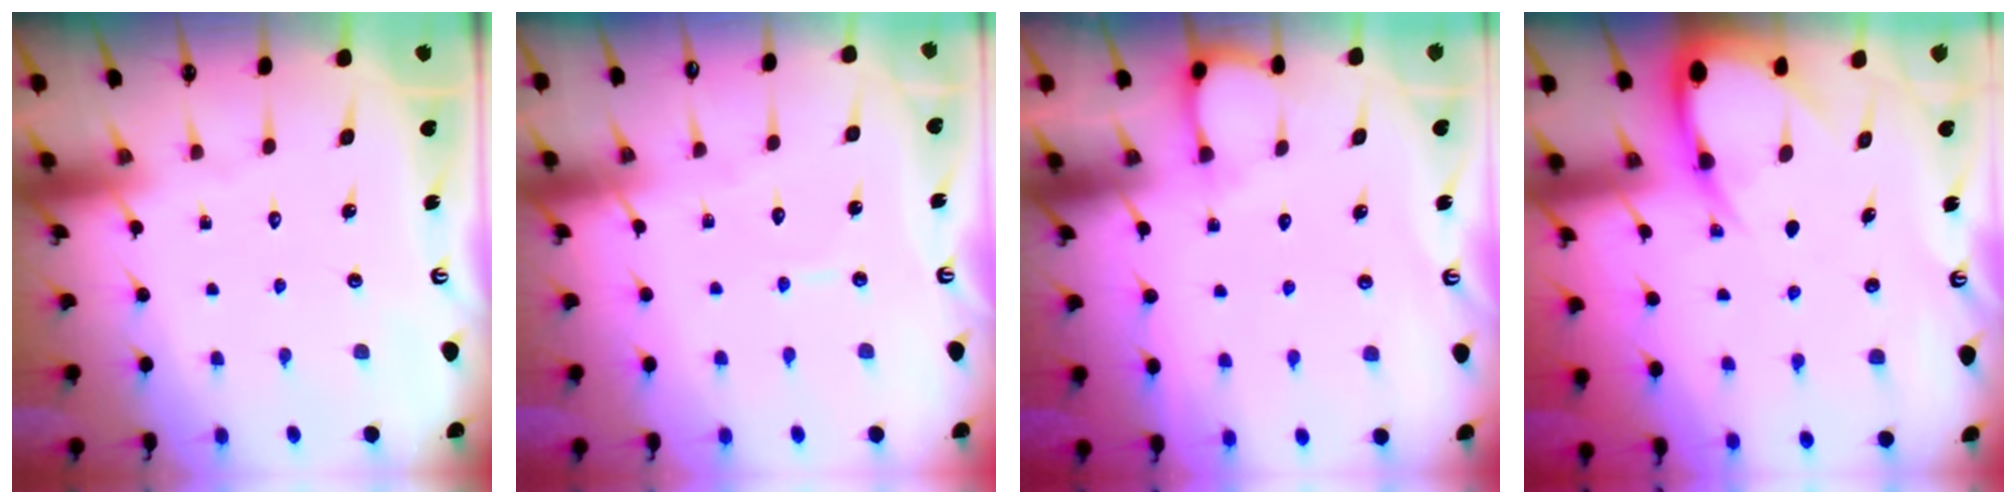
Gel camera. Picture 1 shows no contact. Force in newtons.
{"total": 3.8, "press": 3.8, "slide": 0.2}
{"total": 2.6, "press": 2.6, "slide": 0.3}
{"total": 7.8, "press": 7.8, "slide": 0.7}